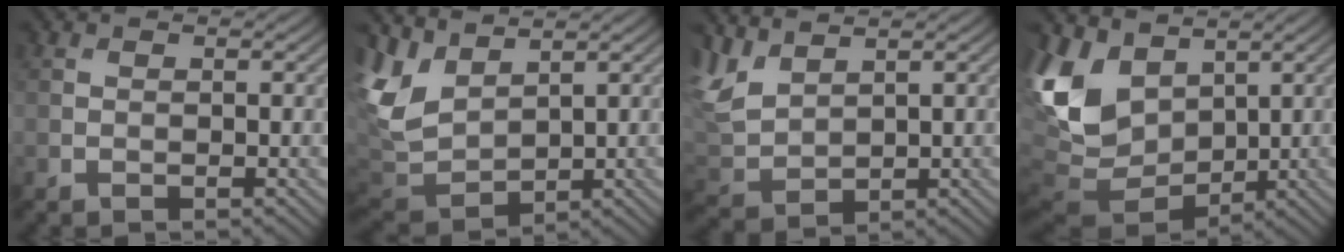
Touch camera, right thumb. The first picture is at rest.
{"total": 7.3, "force": [3.6, 4.3, 4.7], "torque": [-0.136, 0.001, 0.075]}
{"total": 6.0, "force": [3.7, 3.1, 3.7], "torque": [-0.112, 0.006, 0.079]}
{"total": 12.4, "force": [3.1, 9.0, 7.9], "torque": [-0.234, -0.002, 0.060]}